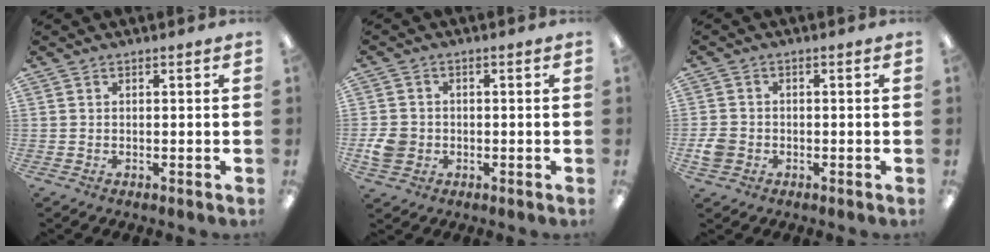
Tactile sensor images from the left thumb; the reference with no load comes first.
{"total": 5.3, "force": [-1.2, 4.6, 2.3], "torque": [-0.043, 0.005, -0.021]}
{"total": 3.6, "force": [-1.2, 3.1, 1.5], "torque": [-0.029, 0.006, -0.022]}